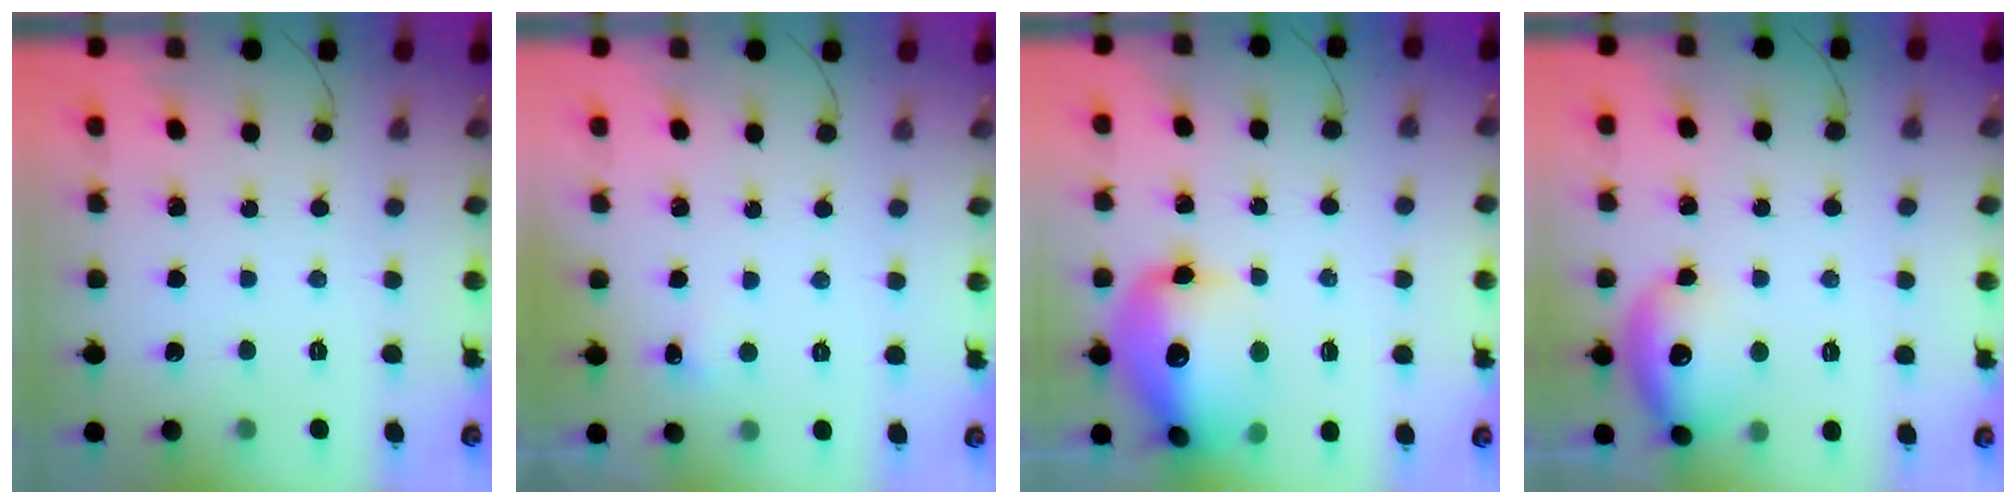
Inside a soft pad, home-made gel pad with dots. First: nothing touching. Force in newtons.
{"total": 3.9, "press": 3.7, "slide": 1.3}
{"total": 19.2, "press": 18.9, "slide": 3.1}
{"total": 13.0, "press": 12.9, "slide": 1.9}